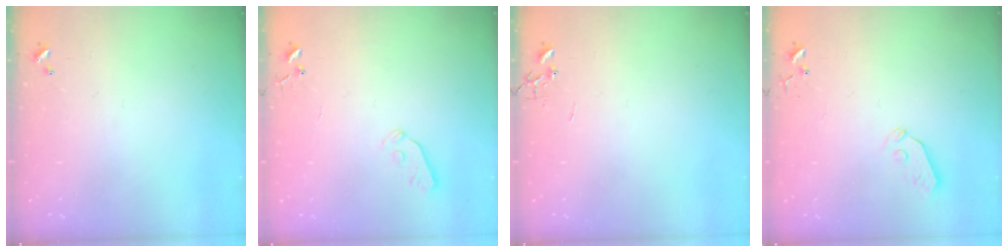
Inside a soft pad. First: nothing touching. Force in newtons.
{"total": 3.7, "press": 3.6, "slide": 0.7}
{"total": 0.0}
{"total": 3.8, "press": 3.8, "slide": 0.3}